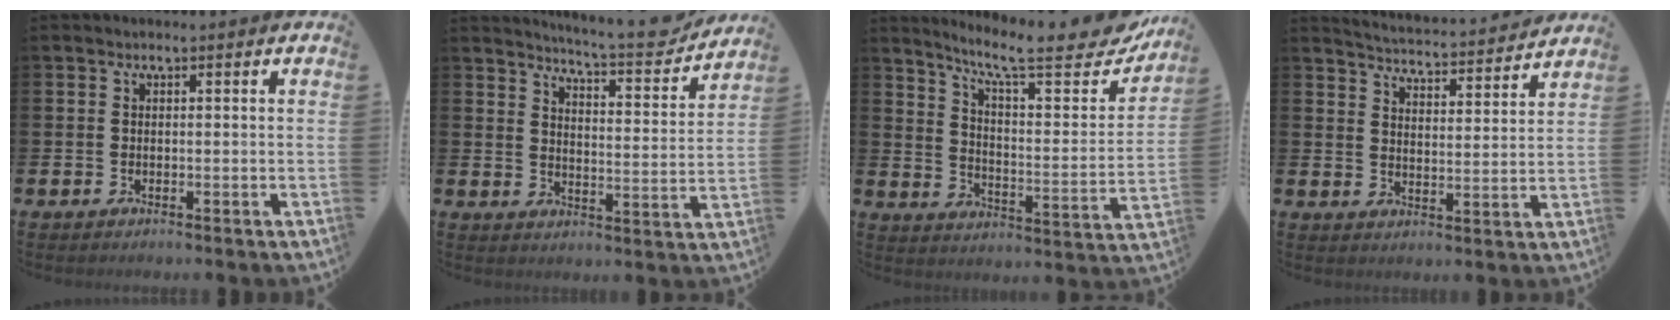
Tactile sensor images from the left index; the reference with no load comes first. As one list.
[{"total": 6.5, "force": [6.3, 0.3, 1.6], "torque": [-0.037, -0.054, 0.103]}, {"total": 10.2, "force": [8.5, 1.8, 5.4], "torque": [-0.110, -0.064, 0.134]}, {"total": 4.5, "force": [4.5, 0.1, 0.1], "torque": [-0.018, -0.044, 0.075]}]